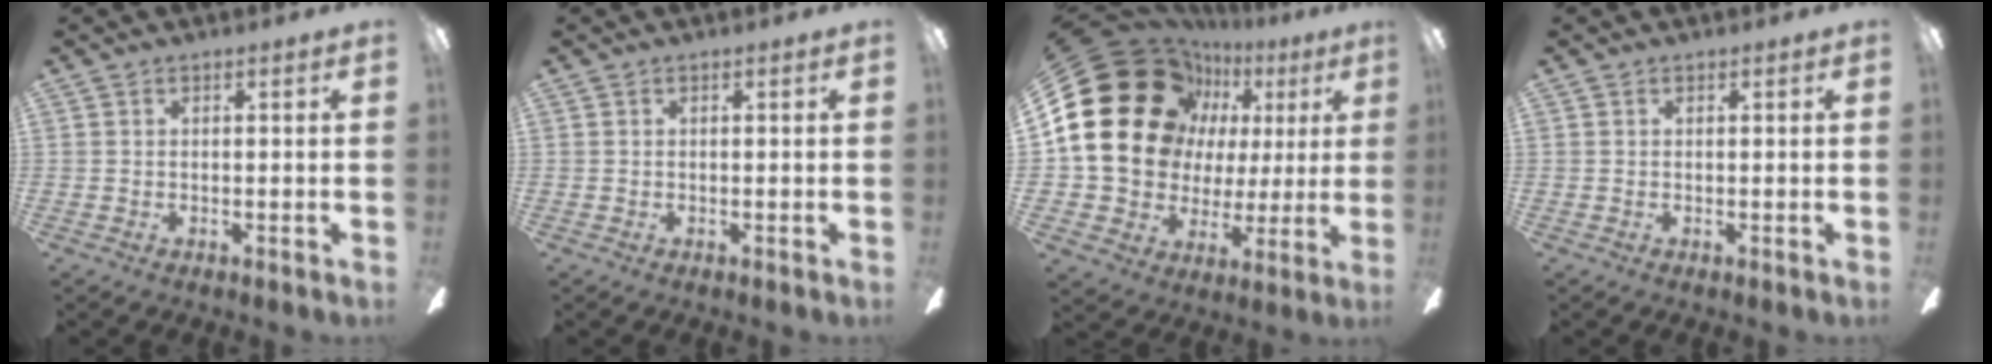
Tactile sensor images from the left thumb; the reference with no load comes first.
{"total": 0.5, "force": [0.1, 0.5, 0.2], "torque": [-0.003, 0.004, 0.000]}
{"total": 25.5, "force": [7.4, 20.5, 13.3], "torque": [-0.262, -0.029, 0.170]}
{"total": 0.6, "force": [0.1, 0.5, 0.3], "torque": [-0.006, 0.003, 0.002]}